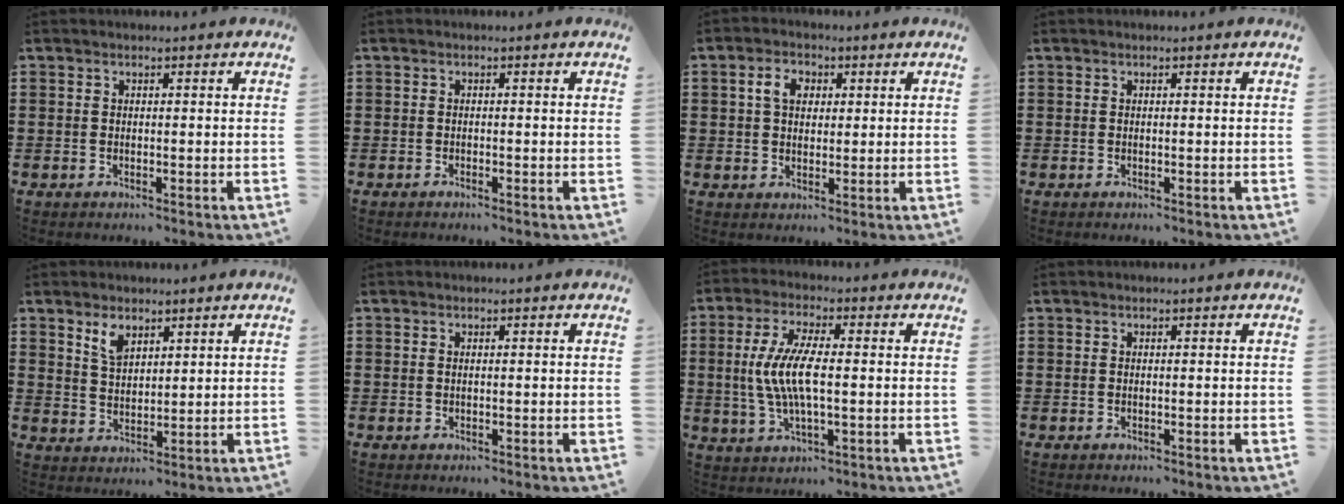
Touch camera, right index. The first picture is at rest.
{"total": 0.6, "force": [-0.5, -0.1, -0.1], "torque": [0.001, -0.001, -0.011]}
{"total": 4.0, "force": [1.0, 2.9, 2.6], "torque": [-0.062, 0.014, 0.016]}
{"total": 0.0}
{"total": 3.9, "force": [2.6, 1.9, 2.0], "torque": [-0.040, 0.002, 0.047]}
{"total": 0.0}
{"total": 8.0, "force": [-0.3, 2.5, 7.6], "torque": [-0.171, -0.007, -0.015]}
{"total": 0.0}